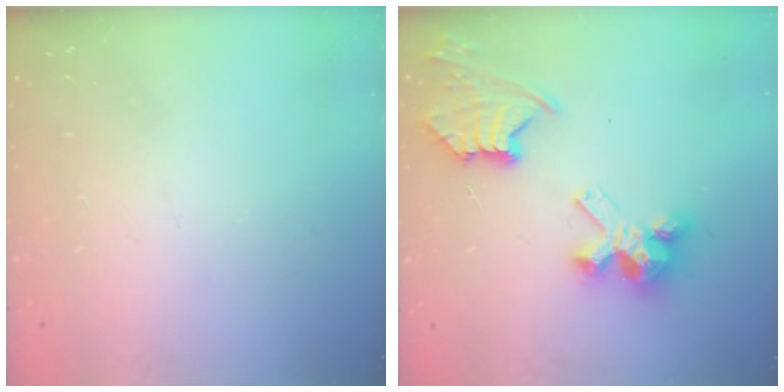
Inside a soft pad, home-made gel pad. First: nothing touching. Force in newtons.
{"total": 9.8, "press": 9.8, "slide": 0.7}